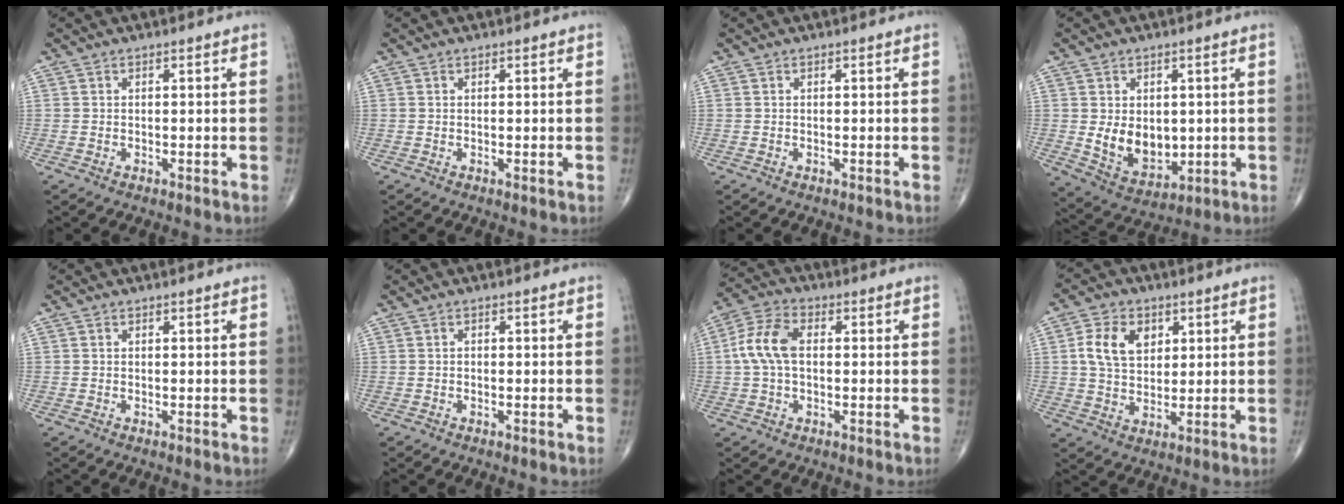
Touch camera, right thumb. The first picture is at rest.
{"total": 0.0}
{"total": 0.0}
{"total": 9.5, "force": [0.2, 6.7, 6.7], "torque": [-0.081, -0.019, 0.025]}
{"total": 0.0}
{"total": 0.5, "force": [-0.1, 0.4, 0.3], "torque": [-0.004, 0.003, -0.004]}
{"total": 8.5, "force": [0.6, 5.2, 6.8], "torque": [-0.147, 0.025, 0.005]}
{"total": 9.0, "force": [2.6, 6.4, 5.8], "torque": [-0.090, -0.004, 0.049]}